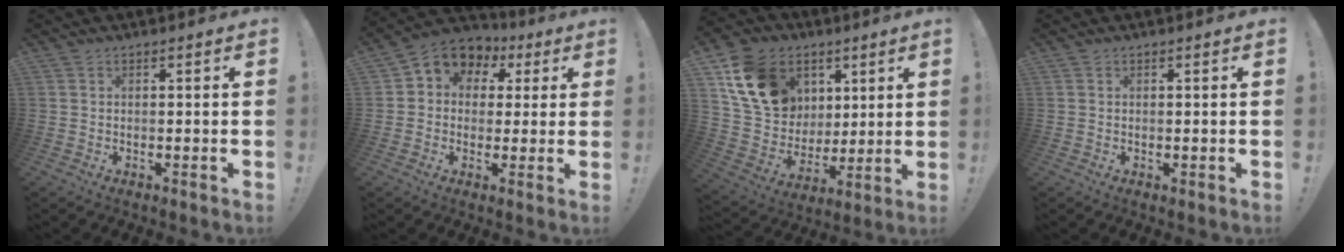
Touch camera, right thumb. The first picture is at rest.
{"total": 7.5, "force": [2.5, 6.5, 2.8], "torque": [-0.040, -0.018, 0.051]}
{"total": 18.7, "force": [7.7, 14.8, 8.6], "torque": [-0.144, -0.020, 0.168]}
{"total": 0.5, "force": [0.3, 0.4, 0.1], "torque": [-0.003, 0.002, 0.006]}